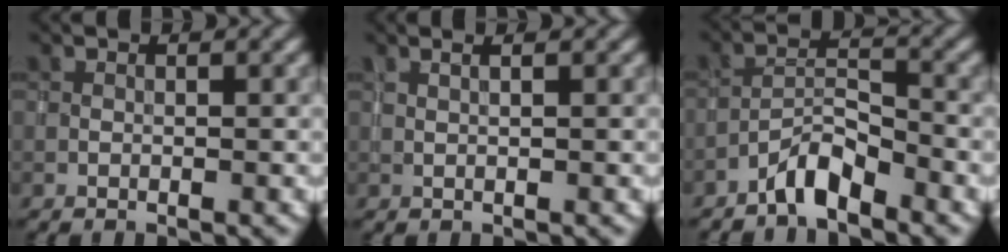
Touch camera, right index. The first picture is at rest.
{"total": 1.3, "force": [0.7, 0.5, 1.0], "torque": [-0.010, -0.004, 0.001]}
{"total": 3.4, "force": [-2.7, 0.8, 1.9], "torque": [-0.035, 0.011, -0.056]}